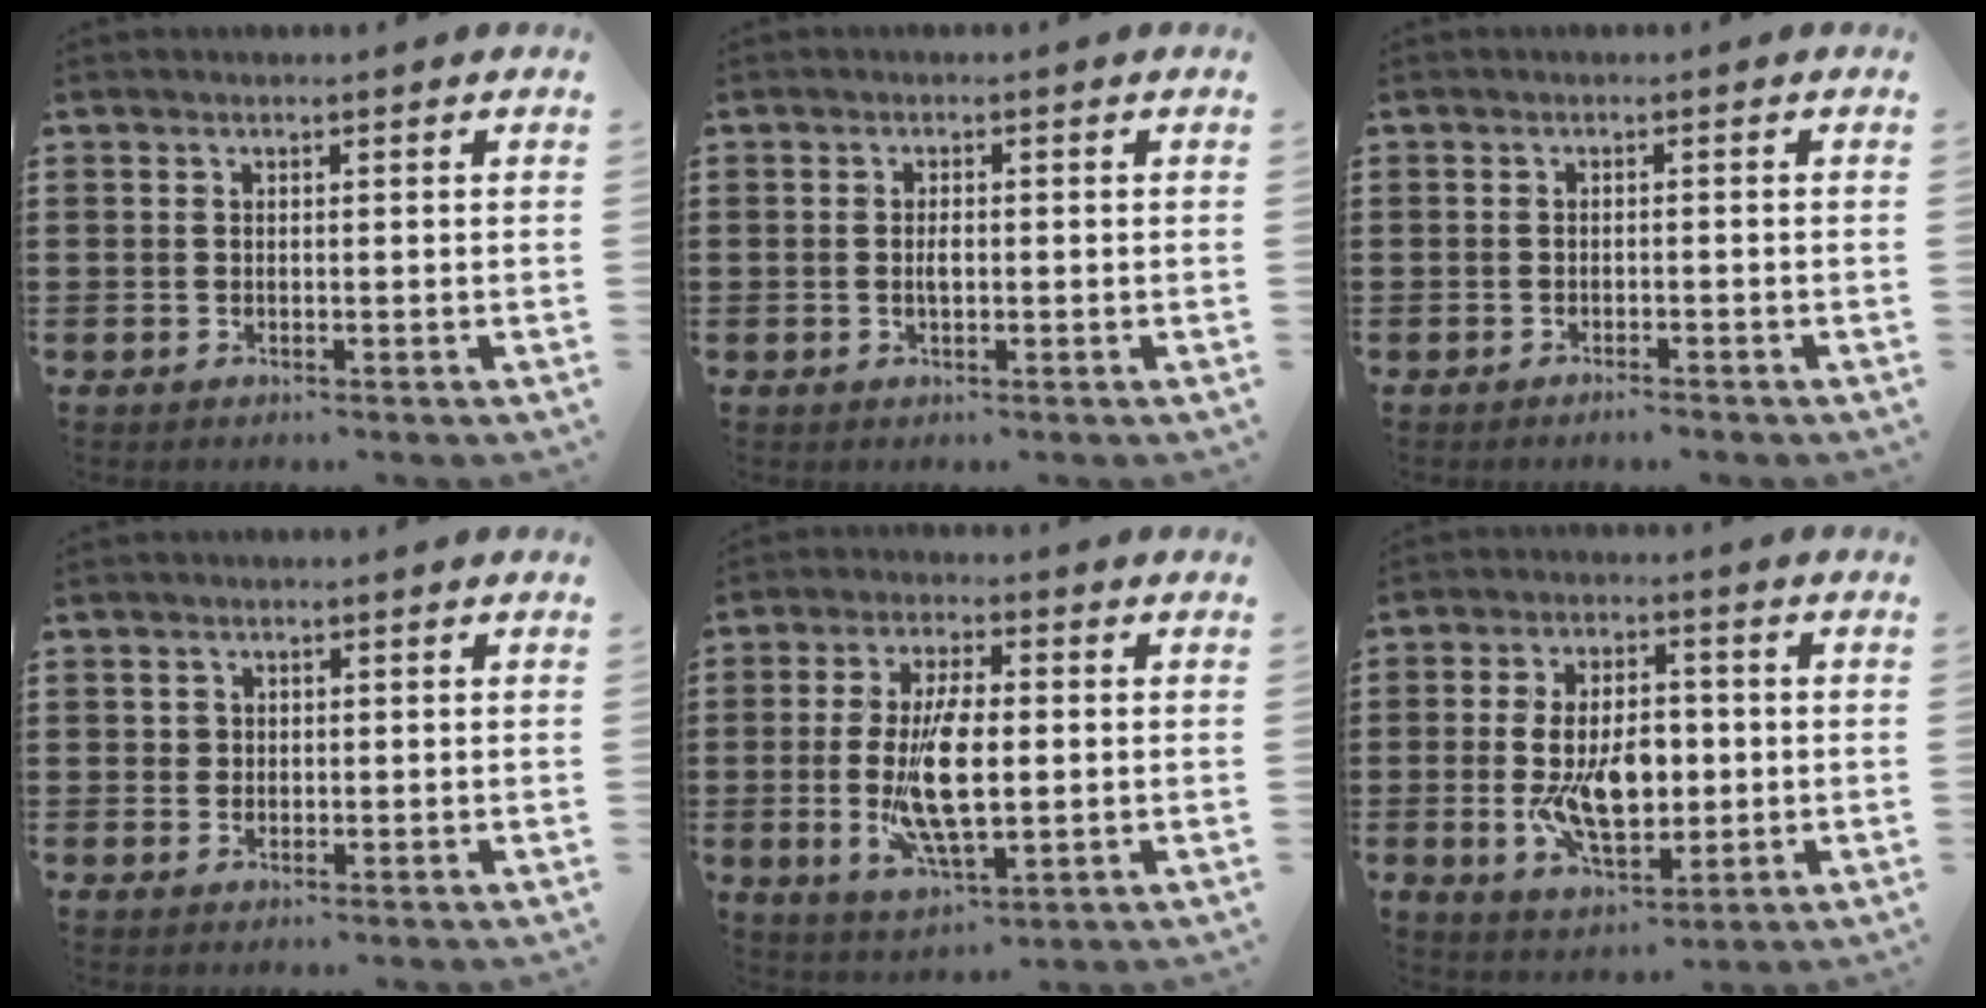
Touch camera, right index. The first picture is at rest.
{"total": 1.8, "force": [-0.1, 0.6, 1.6], "torque": [-0.032, 0.002, -0.002]}
{"total": 1.1, "force": [-1.0, -0.1, 0.3], "torque": [-0.009, -0.002, -0.020]}
{"total": 0.8, "force": [0.3, 0.8, 0.2], "torque": [-0.005, 0.002, 0.006]}
{"total": 11.5, "force": [-0.5, 4.3, 10.6], "torque": [-0.226, -0.013, -0.009]}
{"total": 10.5, "force": [-1.0, 5.7, 8.8], "torque": [-0.162, -0.003, -0.023]}